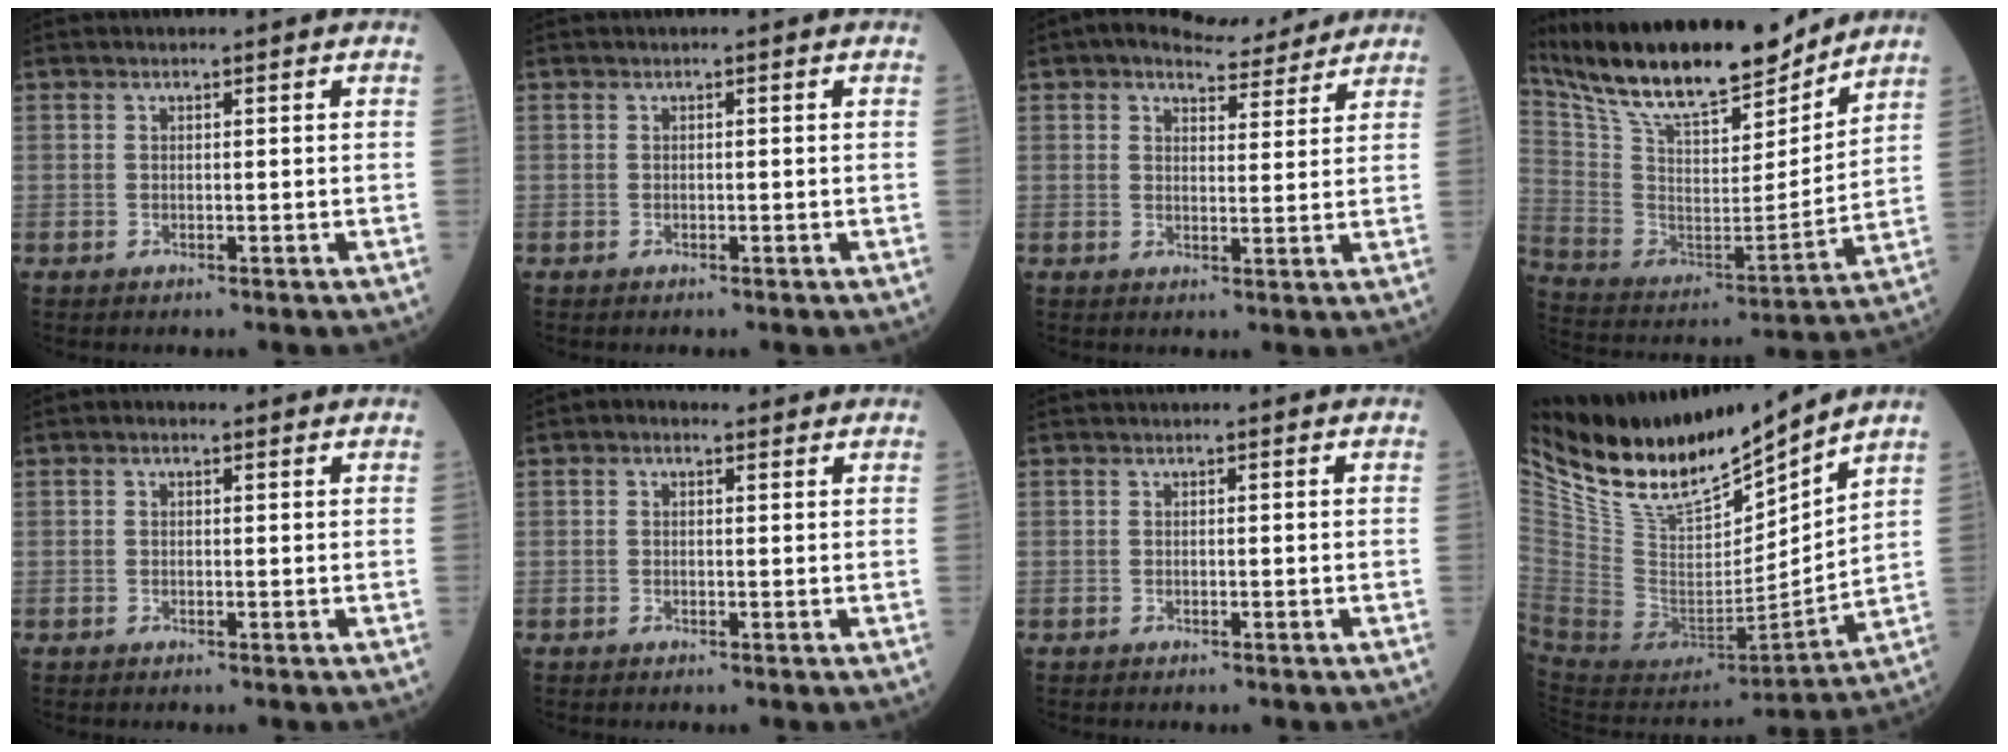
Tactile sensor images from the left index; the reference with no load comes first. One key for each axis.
{"total": 0.0}
{"total": 6.7, "fx": 6.0, "fy": 2.4, "fz": 1.9, "tx": -0.030, "ty": 0.013, "tz": 0.081}
{"total": 22.4, "fx": 19.2, "fy": 4.8, "fz": 10.4, "tx": -0.201, "ty": -0.005, "tz": 0.326}
{"total": 1.0, "fx": 0.3, "fy": 0.7, "fz": 0.6, "tx": -0.014, "ty": 0.006, "tz": 0.000}
{"total": 1.9, "fx": 1.0, "fy": 1.3, "fz": 1.0, "tx": -0.022, "ty": 0.017, "tz": 0.012}
{"total": 0.0}
{"total": 17.6, "fx": 15.9, "fy": 3.2, "fz": 6.8, "tx": -0.135, "ty": -0.030, "tz": 0.307}